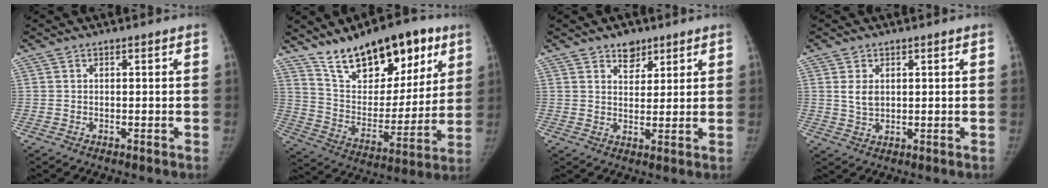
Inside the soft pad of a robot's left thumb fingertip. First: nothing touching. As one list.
[{"total": 22.4, "force": [14.4, 10.6, 13.6], "torque": [-0.166, -0.057, 0.243]}, {"total": 4.6, "force": [3.2, 2.8, 1.7], "torque": [0.000, -0.021, 0.052]}, {"total": 3.5, "force": [1.0, 2.4, 2.3], "torque": [-0.031, -0.010, 0.024]}]